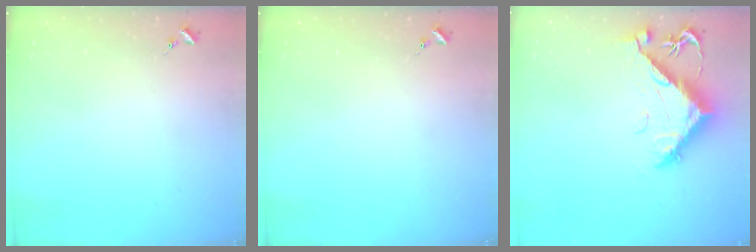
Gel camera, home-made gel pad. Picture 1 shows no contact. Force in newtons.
{"total": 0.0}
{"total": 12.3, "press": 12.2, "slide": 1.5}